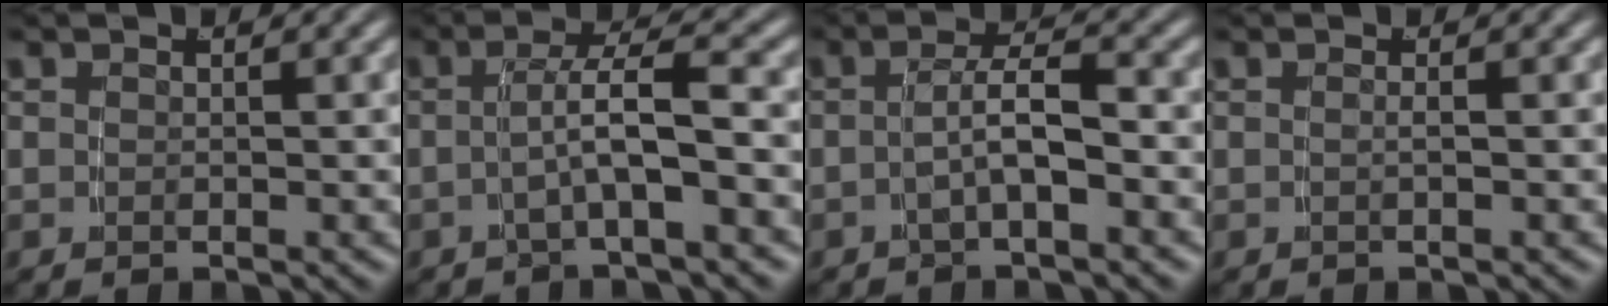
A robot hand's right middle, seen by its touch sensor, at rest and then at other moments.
{"total": 3.5, "force": [-1.4, 0.0, 3.2], "torque": [-0.051, 0.011, -0.025]}
{"total": 3.2, "force": [-1.7, 0.2, 2.7], "torque": [-0.039, 0.007, -0.028]}
{"total": 0.7, "force": [-0.3, -0.5, 0.4], "torque": [-0.009, -0.004, -0.002]}